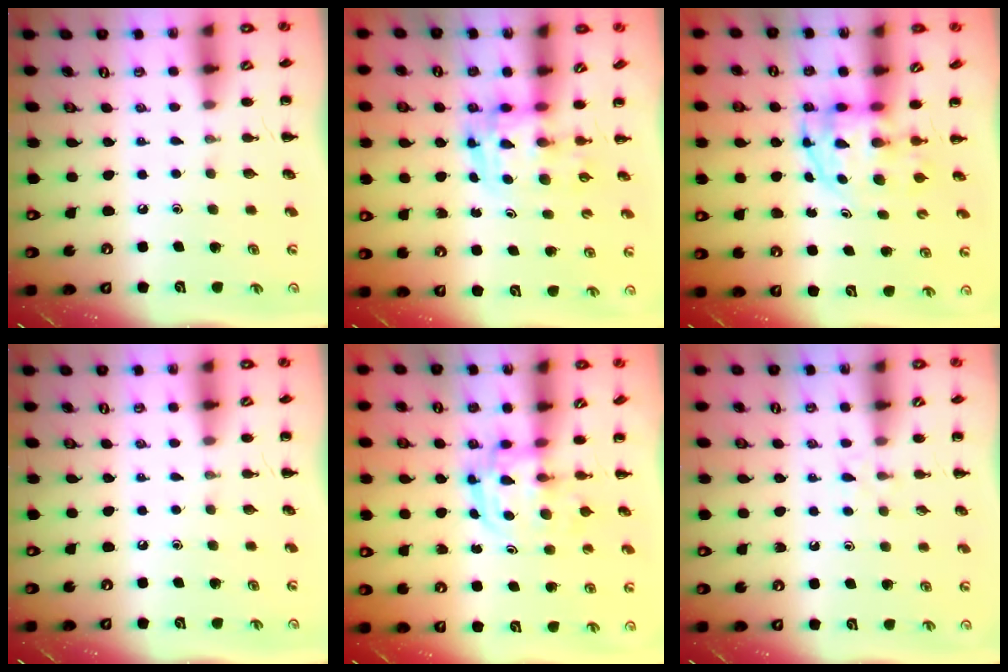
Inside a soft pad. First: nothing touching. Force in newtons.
{"total": 3.7, "press": 3.6, "slide": 0.6}
{"total": 3.7, "press": 3.7, "slide": 0.5}
{"total": 0.0}
{"total": 2.7, "press": 2.7, "slide": 0.3}
{"total": 3.6, "press": 3.4, "slide": 1.3}